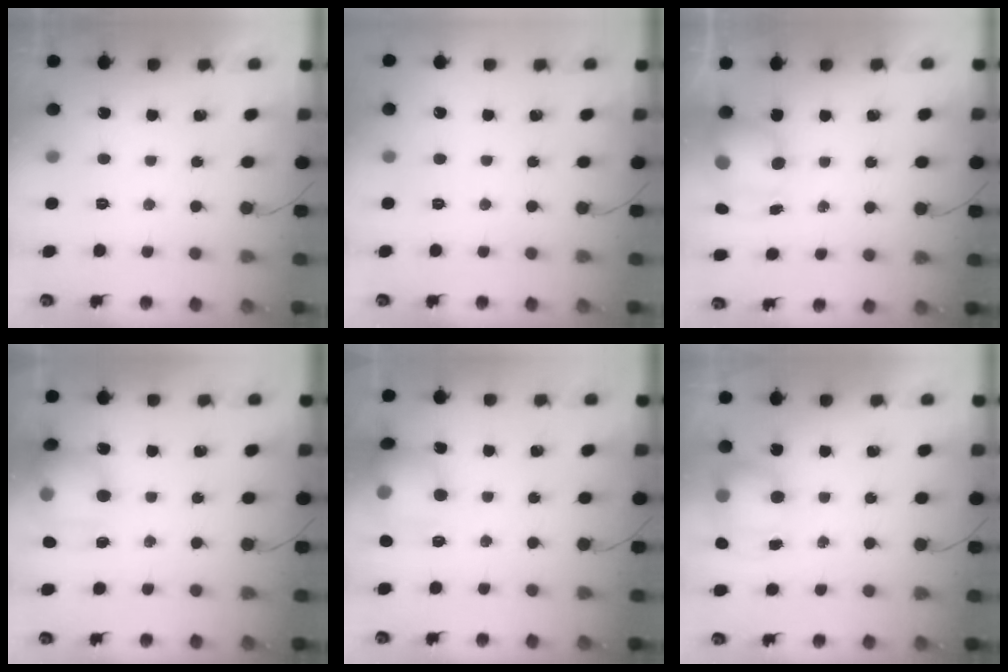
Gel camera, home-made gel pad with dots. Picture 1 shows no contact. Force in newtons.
{"total": 0.0}
{"total": 8.0, "press": 7.8, "slide": 1.3}
{"total": 15.4, "press": 15.1, "slide": 2.8}
{"total": 13.8, "press": 13.6, "slide": 2.8}
{"total": 11.3, "press": 8.6, "slide": 7.3}